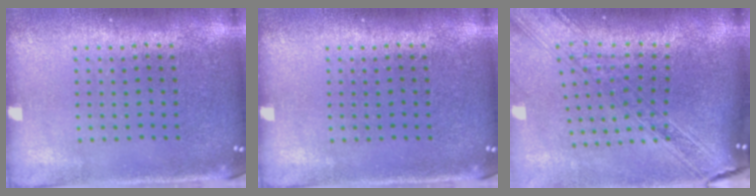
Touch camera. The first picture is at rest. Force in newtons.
{"total": 0.0}
{"total": 2.4, "press": 2.0, "slide": 1.3}